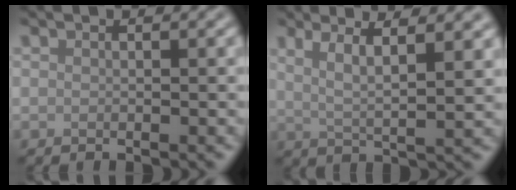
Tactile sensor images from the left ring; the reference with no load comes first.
{"total": 5.2, "force": [2.5, 1.2, 4.5], "torque": [-0.074, 0.003, 0.046]}